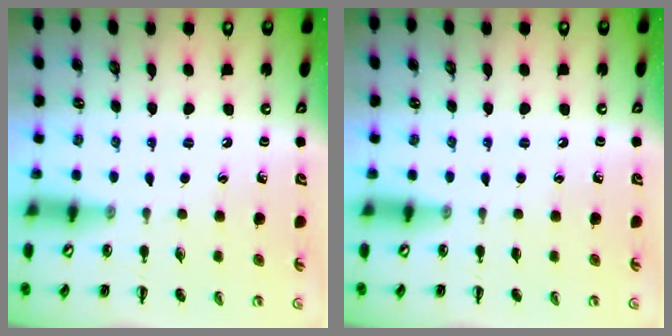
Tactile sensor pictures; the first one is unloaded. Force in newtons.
{"total": 0.0}